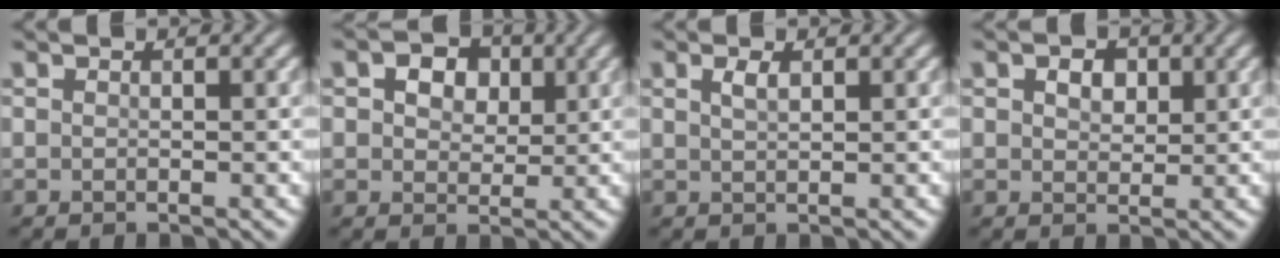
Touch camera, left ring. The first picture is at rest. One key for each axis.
{"total": 4.2, "fx": 1.7, "fy": 3.0, "fz": 2.6, "tx": -0.041, "ty": 0.003, "tz": 0.011}
{"total": 1.2, "fx": 0.7, "fy": 0.4, "fz": 0.9, "tx": -0.019, "ty": 0.002, "tz": 0.013}
{"total": 2.4, "fx": 1.1, "fy": 1.6, "fz": 1.4, "tx": -0.023, "ty": 0.001, "tz": 0.014}